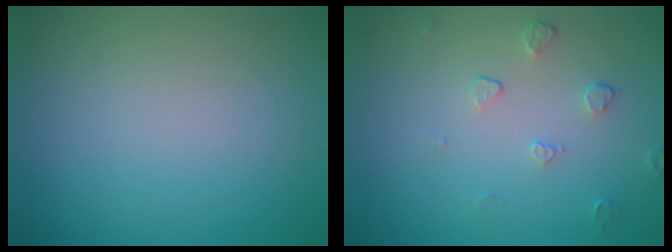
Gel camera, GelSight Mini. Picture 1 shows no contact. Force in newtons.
{"total": 1.1, "press": 0.7, "slide": 0.9}